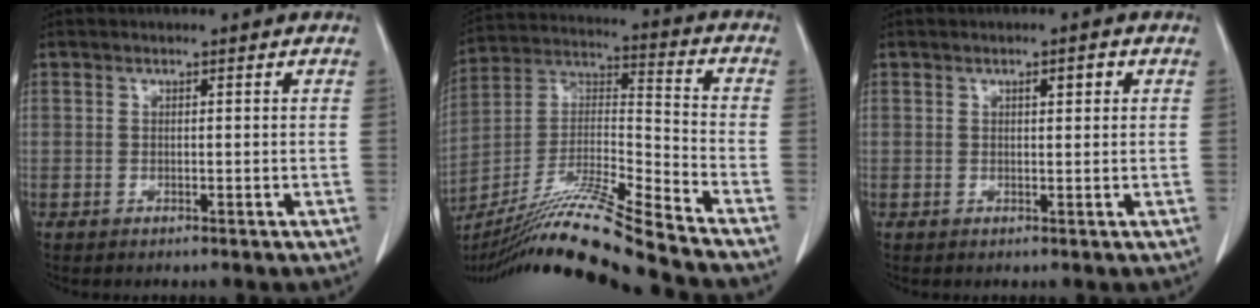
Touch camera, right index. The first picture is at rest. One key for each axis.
{"total": 19.7, "fx": -17.1, "fy": -2.2, "fz": 9.5, "tx": -0.198, "ty": -0.012, "tz": -0.309}
{"total": 1.7, "fx": 0.7, "fy": 0.4, "fz": 1.5, "tx": -0.024, "ty": 0.002, "tz": 0.010}